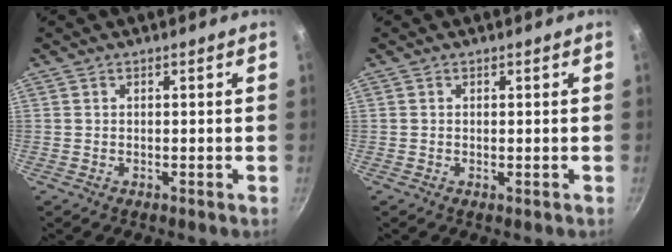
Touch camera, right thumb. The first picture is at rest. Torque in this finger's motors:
{"motor_torque": [0.39, 0.12, 0.24, -0.08, 0.04]}